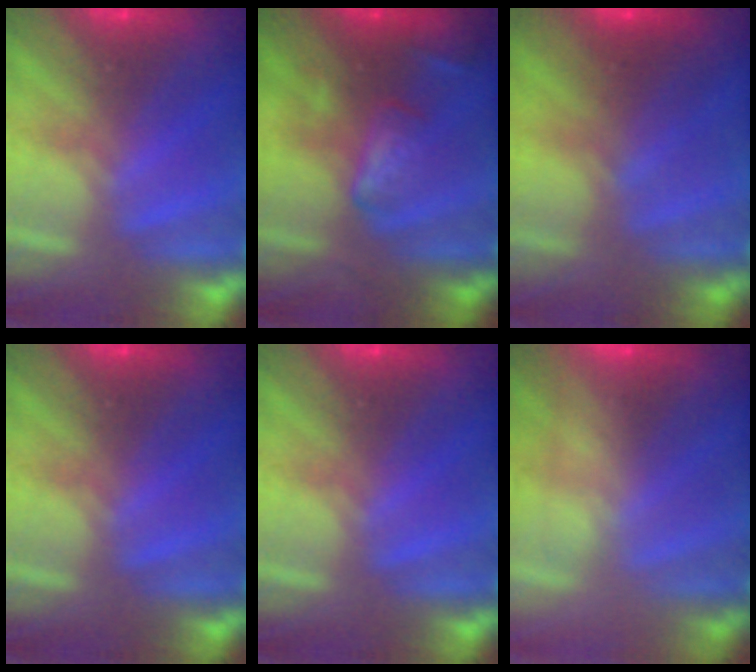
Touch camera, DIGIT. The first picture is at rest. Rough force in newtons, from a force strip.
{"total": 2.7}
{"total": 6.8}
{"total": 0.0}
{"total": 0.0}
{"total": 2.4}